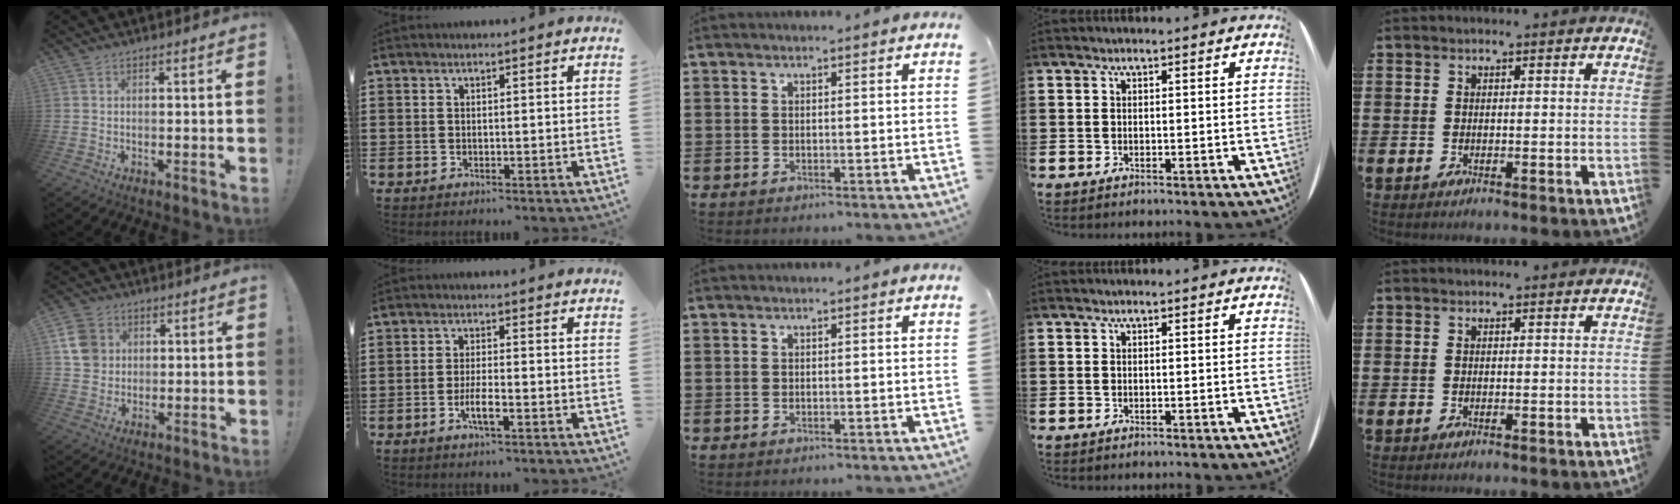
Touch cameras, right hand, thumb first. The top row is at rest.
{"thumb": {"total": 9.3, "force": [2.7, 8.2, 3.5], "torque": [-0.052, -0.004, 0.058]}, "index": {"total": 3.6, "force": [-1.6, 0.7, 3.2], "torque": [-0.059, 0.000, -0.031]}}